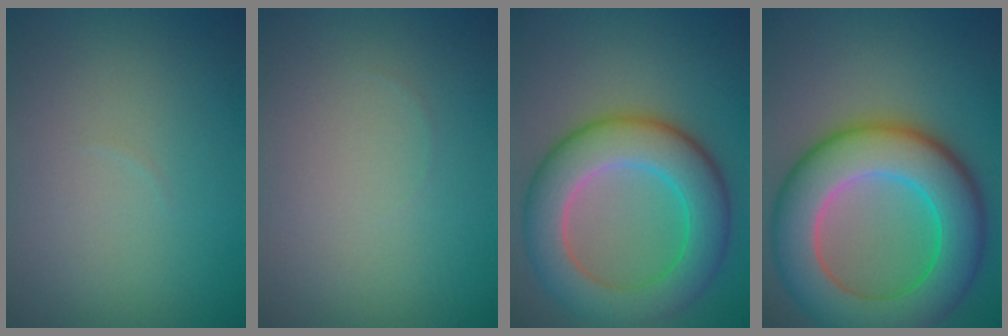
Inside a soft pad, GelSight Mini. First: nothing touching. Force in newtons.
{"total": 0.0}
{"total": 8.5, "press": 8.5, "slide": 0.4}
{"total": 11.3, "press": 11.3, "slide": 0.3}